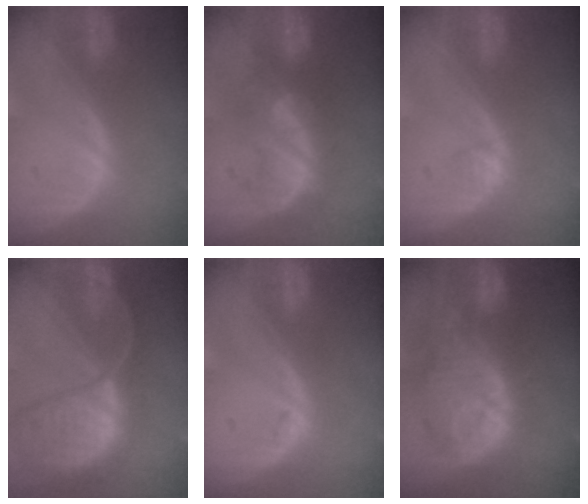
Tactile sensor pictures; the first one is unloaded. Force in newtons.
{"total": 7.7, "press": 7.5, "slide": 1.9}
{"total": 1.1, "press": 1.0, "slide": 0.4}
{"total": 11.8, "press": 9.8, "slide": 6.6}
{"total": 0.6, "press": 0.6, "slide": 0.2}
{"total": 12.1, "press": 10.9, "slide": 5.2}